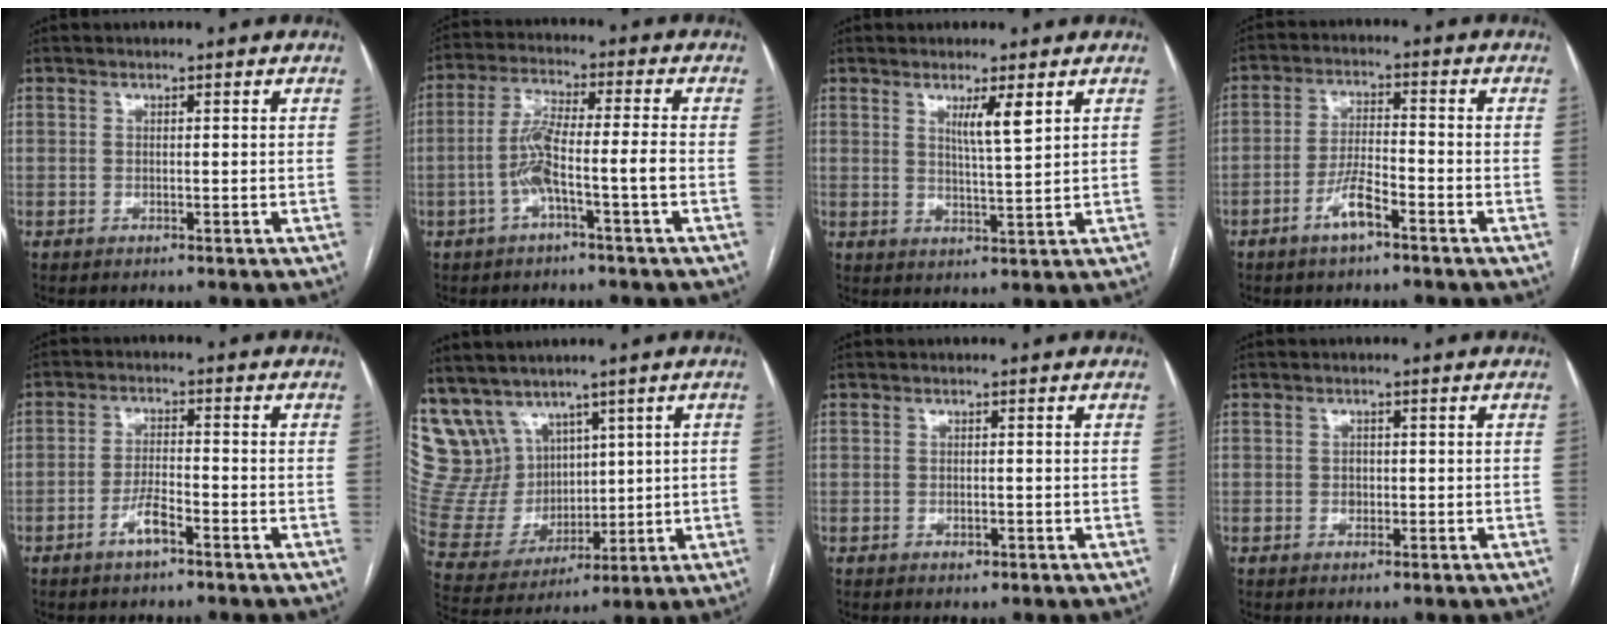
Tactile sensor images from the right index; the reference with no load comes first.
{"total": 7.2, "force": [-2.5, -0.1, 6.7], "torque": [-0.137, 0.022, -0.048]}
{"total": 4.3, "force": [2.1, -0.2, 3.8], "torque": [-0.067, -0.008, 0.039]}
{"total": 5.4, "force": [-3.2, 0.8, 4.2], "torque": [-0.089, 0.001, -0.062]}
{"total": 3.9, "force": [-2.4, 0.6, 3.0], "torque": [-0.061, 0.001, -0.047]}
{"total": 13.3, "force": [9.2, 9.2, 2.9], "torque": [-0.089, 0.048, 0.213]}
{"total": 0.8, "force": [-0.5, 0.3, 0.6], "torque": [-0.010, -0.001, -0.004]}
{"total": 1.1, "force": [-0.2, 0.9, 0.5], "torque": [-0.007, 0.002, -0.003]}